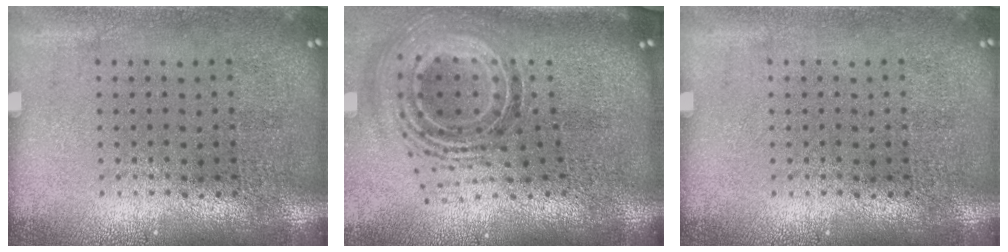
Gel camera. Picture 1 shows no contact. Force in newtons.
{"total": 1.9, "press": 1.3, "slide": 1.3}
{"total": 0.0}